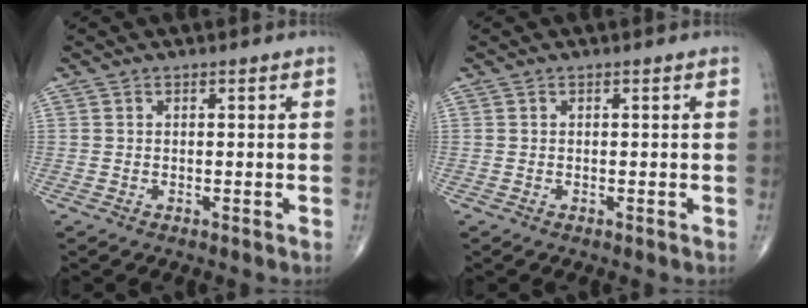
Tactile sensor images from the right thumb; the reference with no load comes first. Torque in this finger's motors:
{"motor_torque": [0.03, 0.01, -0.03, -0.02, 0.01]}